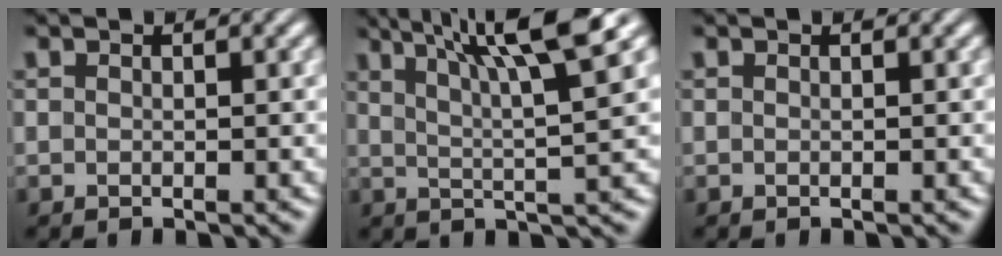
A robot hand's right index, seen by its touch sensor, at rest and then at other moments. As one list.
[{"total": 7.3, "force": [4.0, 0.8, 6.1], "torque": [-0.090, 0.013, 0.059]}, {"total": 0.0}]